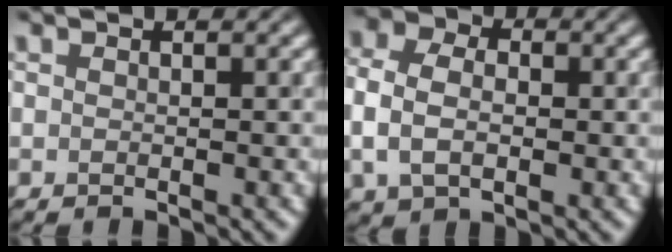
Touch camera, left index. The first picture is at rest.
{"total": 5.0, "force": [-0.4, 3.8, 3.2], "torque": [-0.079, 0.001, 0.001]}